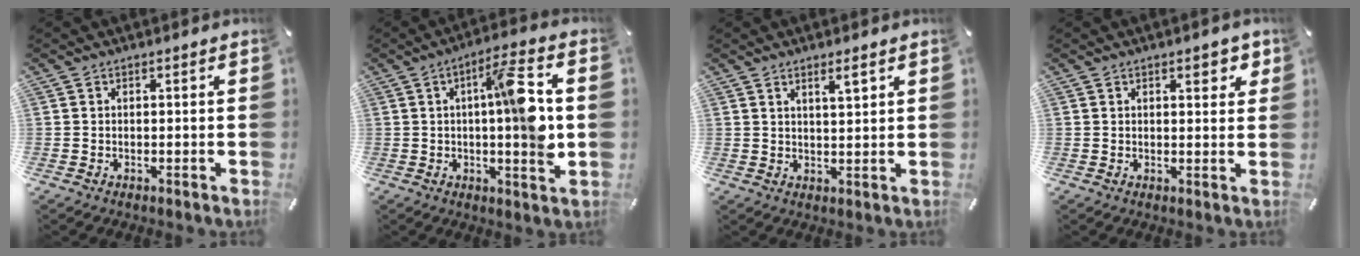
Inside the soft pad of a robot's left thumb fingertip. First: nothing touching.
{"total": 14.4, "force": [1.1, 2.8, 14.1], "torque": [-0.218, -0.005, 0.013]}
{"total": 3.3, "force": [2.4, 0.5, 2.3], "torque": [-0.039, -0.008, 0.040]}
{"total": 3.1, "force": [1.7, 1.5, 2.1], "torque": [-0.021, -0.005, 0.025]}